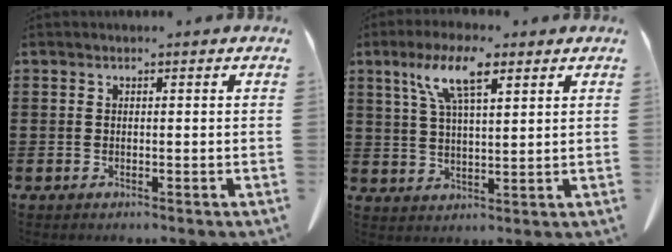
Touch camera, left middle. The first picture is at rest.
{"total": 8.8, "force": [5.0, 2.4, 6.9], "torque": [-0.147, 0.006, 0.086]}